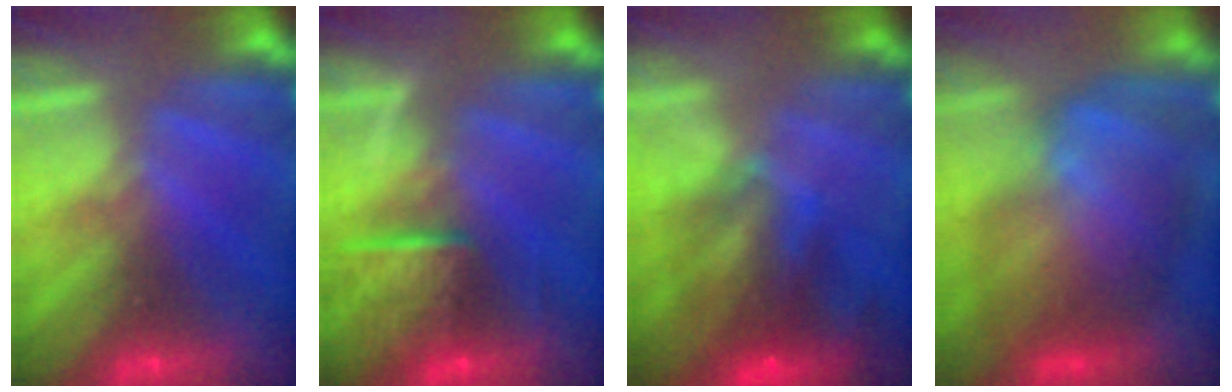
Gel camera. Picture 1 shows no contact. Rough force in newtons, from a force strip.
{"total": 7.6}
{"total": 7.1}
{"total": 7.4}